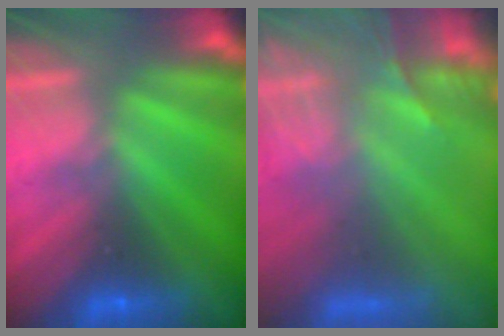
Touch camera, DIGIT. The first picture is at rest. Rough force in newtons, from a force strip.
{"total": 14.6}